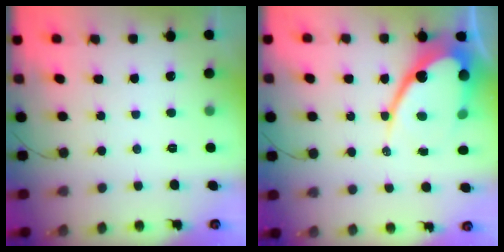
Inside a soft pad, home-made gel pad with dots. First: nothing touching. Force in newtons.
{"total": 17.2, "press": 17.1, "slide": 1.8}